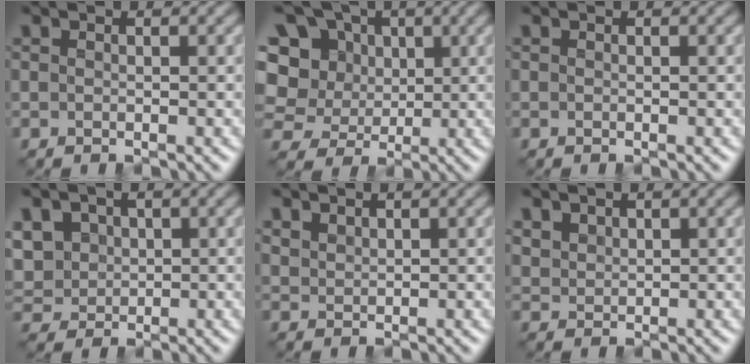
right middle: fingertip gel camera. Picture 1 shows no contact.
{"total": 13.4, "force": [3.5, 11.5, 5.8], "torque": [-0.149, 0.036, 0.052]}
{"total": 0.0}
{"total": 6.7, "force": [2.1, 5.4, 3.3], "torque": [-0.084, 0.018, 0.034]}
{"total": 1.4, "force": [1.1, 0.6, 0.4], "torque": [-0.010, 0.002, 0.024]}
{"total": 2.0, "force": [1.4, 1.3, 0.7], "torque": [-0.022, -0.001, 0.035]}